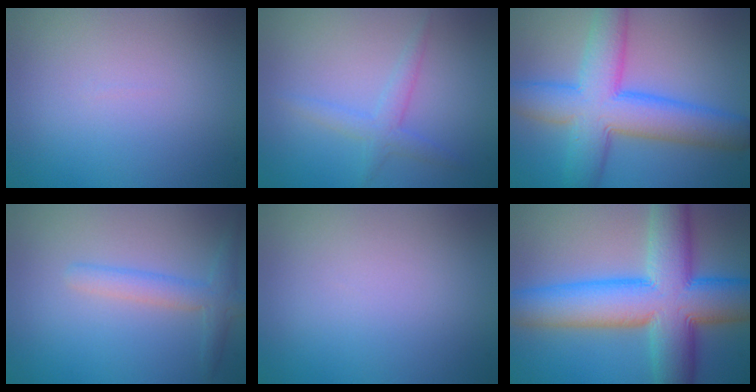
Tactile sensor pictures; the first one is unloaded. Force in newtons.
{"total": 1.3, "press": 1.3, "slide": 0.1}
{"total": 9.5, "press": 9.4, "slide": 0.3}
{"total": 2.5, "press": 2.5, "slide": 0.1}
{"total": 0.0}
{"total": 13.9, "press": 13.9, "slide": 0.5}